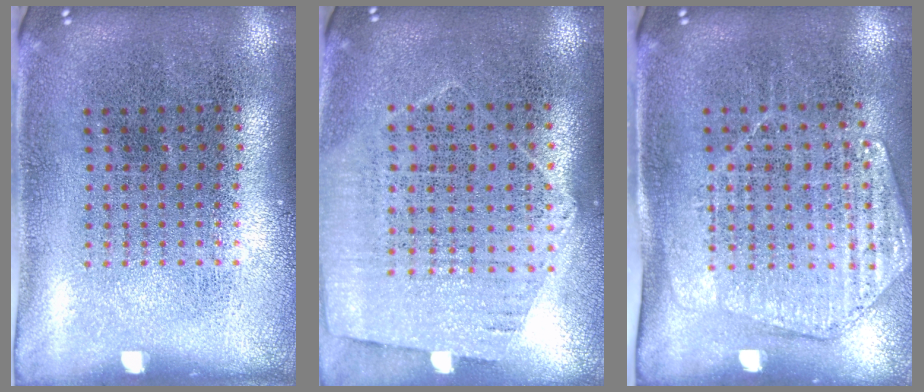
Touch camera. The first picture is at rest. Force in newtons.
{"total": 1.3, "press": 1.1, "slide": 0.6}
{"total": 1.6, "press": 1.5, "slide": 0.6}